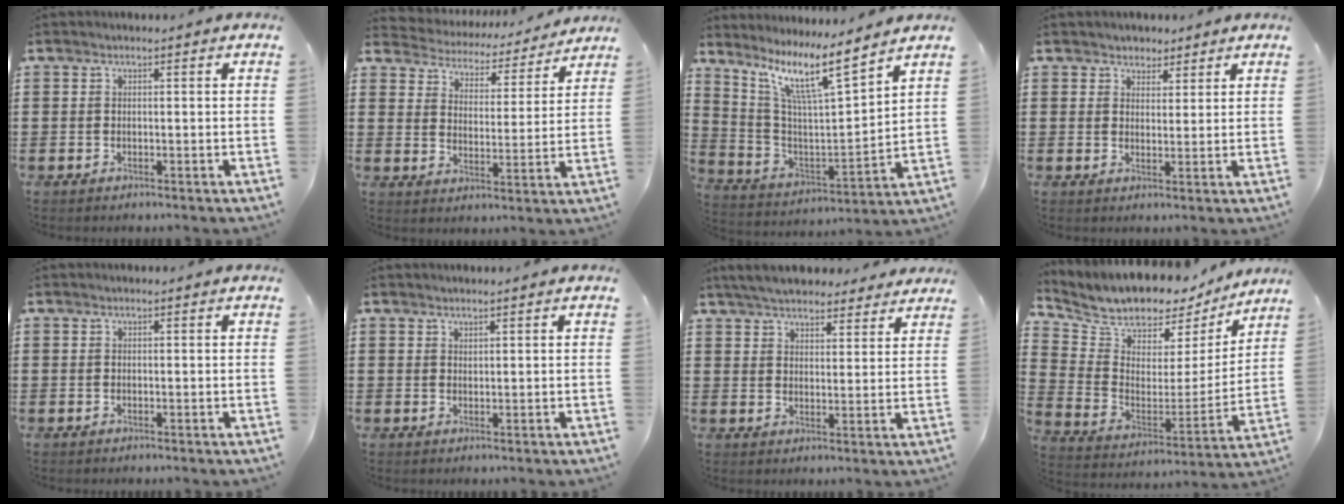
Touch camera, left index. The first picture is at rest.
{"total": 3.6, "force": [3.5, 0.6, -0.2], "torque": [-0.023, -0.032, 0.053]}
{"total": 10.6, "force": [7.6, 0.8, 7.4], "torque": [-0.170, -0.041, 0.124]}
{"total": 2.7, "force": [2.1, 1.6, -0.2], "torque": [-0.009, 0.008, 0.040]}
{"total": 0.0}
{"total": 0.9, "force": [0.9, 0.0, 0.1], "torque": [-0.004, -0.002, 0.017]}
{"total": 5.4, "force": [5.2, 1.1, 1.2], "torque": [-0.042, -0.015, 0.095]}
{"total": 7.6, "force": [7.3, 2.1, 0.6], "torque": [-0.052, -0.064, 0.126]}